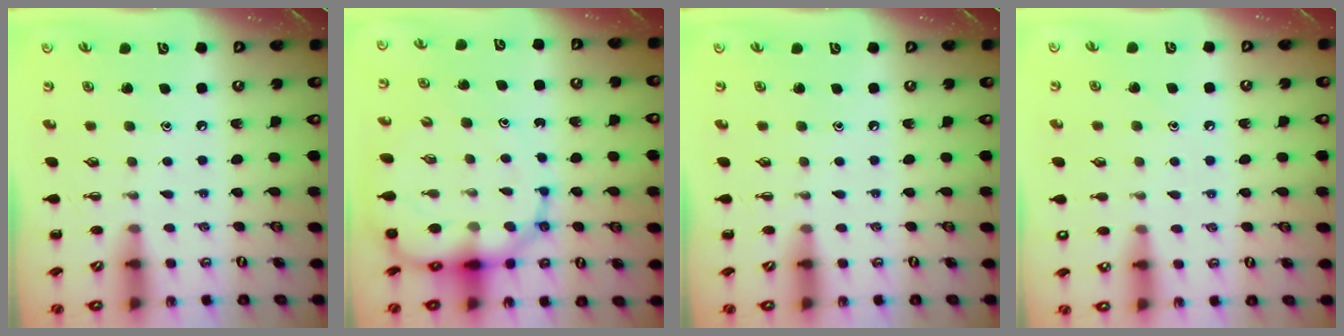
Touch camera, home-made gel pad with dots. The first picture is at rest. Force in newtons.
{"total": 14.2, "press": 13.6, "slide": 3.9}
{"total": 0.0}
{"total": 7.2, "press": 6.8, "slide": 2.3}